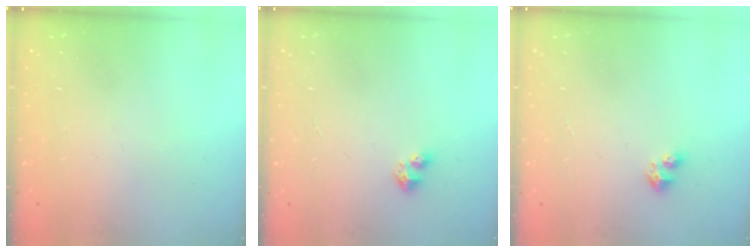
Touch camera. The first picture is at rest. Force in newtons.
{"total": 3.0, "press": 2.9, "slide": 0.3}
{"total": 3.0, "press": 2.9, "slide": 0.3}